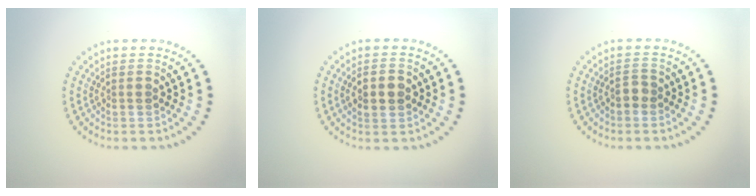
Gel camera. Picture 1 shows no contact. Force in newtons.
{"total": 2.6, "press": 2.6, "slide": 0.1}
{"total": 1.3, "press": 1.1, "slide": 0.7}